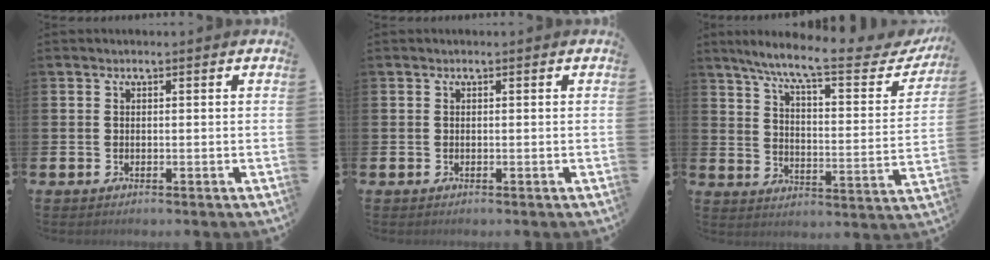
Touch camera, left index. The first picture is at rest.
{"total": 0.0}
{"total": 9.8, "force": [8.1, 1.4, 5.3], "torque": [-0.123, -0.046, 0.128]}